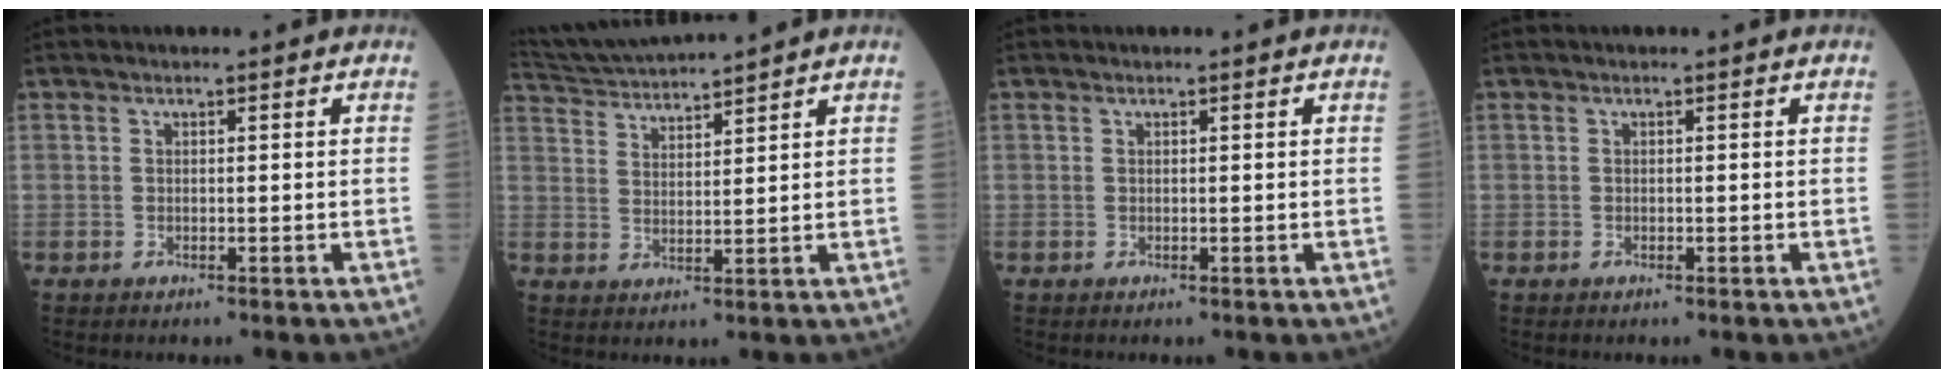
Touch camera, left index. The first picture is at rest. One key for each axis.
{"total": 7.7, "fx": 7.4, "fy": -1.5, "fz": 1.8, "tx": -0.045, "ty": 0.014, "tz": 0.143}
{"total": 0.0}
{"total": 0.0}